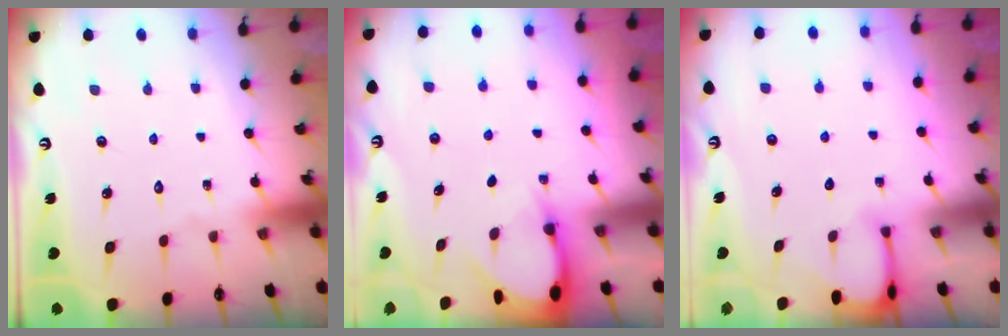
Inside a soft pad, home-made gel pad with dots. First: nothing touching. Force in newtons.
{"total": 2.9, "press": 2.9, "slide": 0.3}
{"total": 2.6, "press": 2.5, "slide": 0.4}